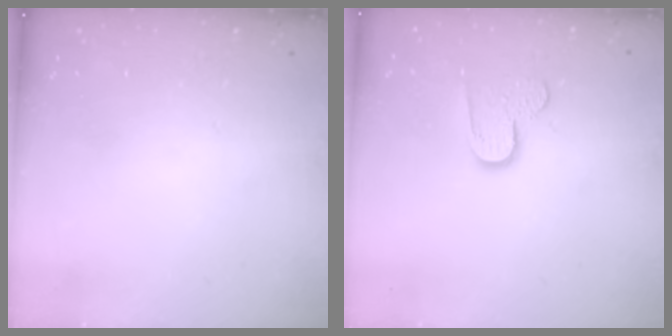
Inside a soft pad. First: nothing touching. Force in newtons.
{"total": 8.0, "press": 8.0, "slide": 0.6}